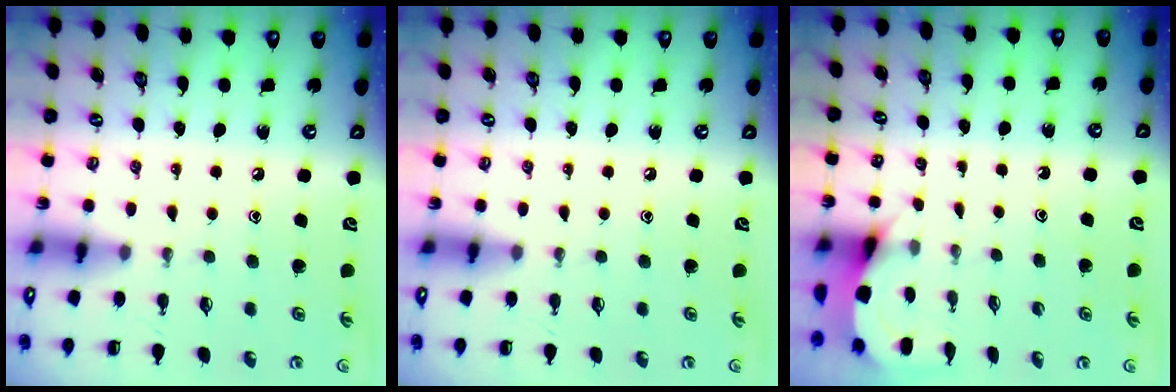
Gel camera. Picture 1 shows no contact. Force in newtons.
{"total": 0.0}
{"total": 3.6, "press": 3.6, "slide": 0.3}